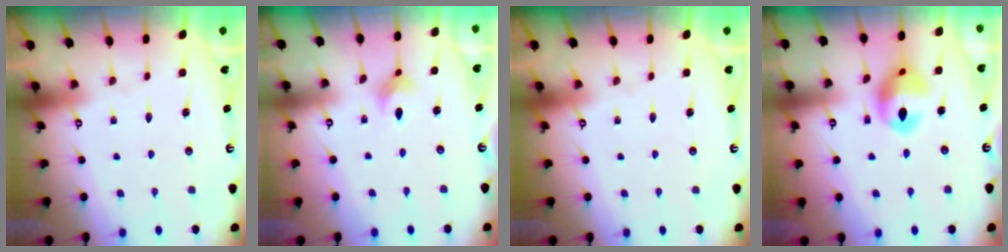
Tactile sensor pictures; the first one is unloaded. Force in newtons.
{"total": 2.7, "press": 2.7, "slide": 0.2}
{"total": 0.0}
{"total": 12.1, "press": 12.1, "slide": 1.2}